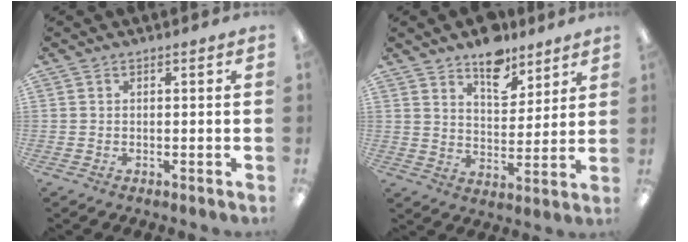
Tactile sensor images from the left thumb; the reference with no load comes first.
{"total": 12.3, "force": [9.3, 5.8, 5.4], "torque": [-0.063, -0.061, 0.166]}